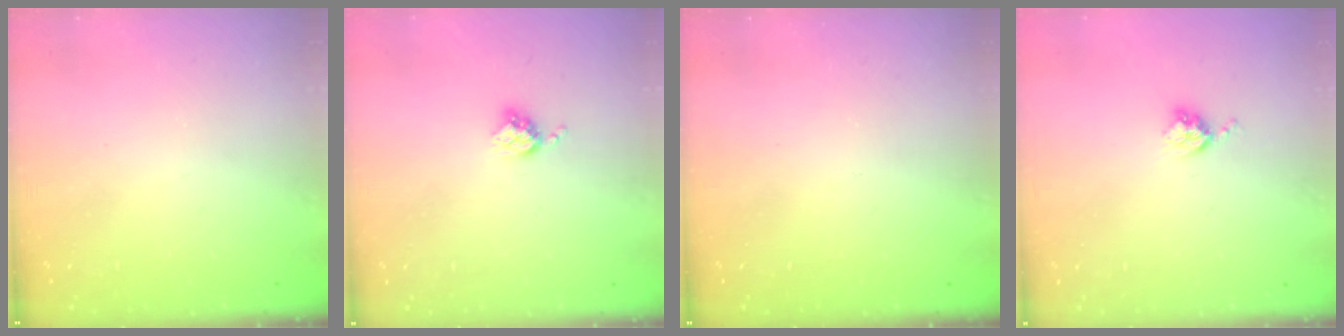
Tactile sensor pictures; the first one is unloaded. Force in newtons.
{"total": 3.6, "press": 3.6, "slide": 0.4}
{"total": 0.0}
{"total": 3.6, "press": 3.6, "slide": 0.6}